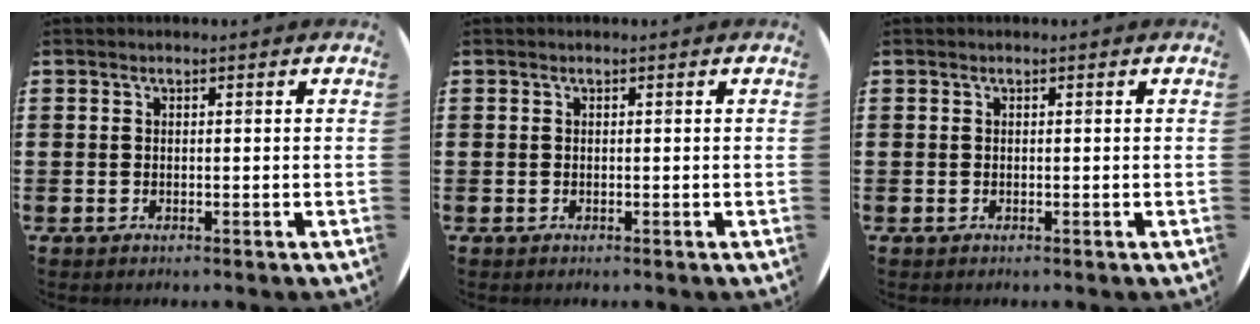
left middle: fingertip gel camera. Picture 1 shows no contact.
{"total": 0.0}
{"total": 0.0}